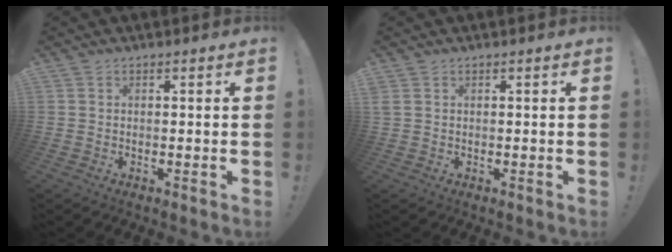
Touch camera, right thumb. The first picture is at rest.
{"total": 0.7, "force": [0.3, 0.3, 0.6], "torque": [-0.014, 0.002, 0.007]}